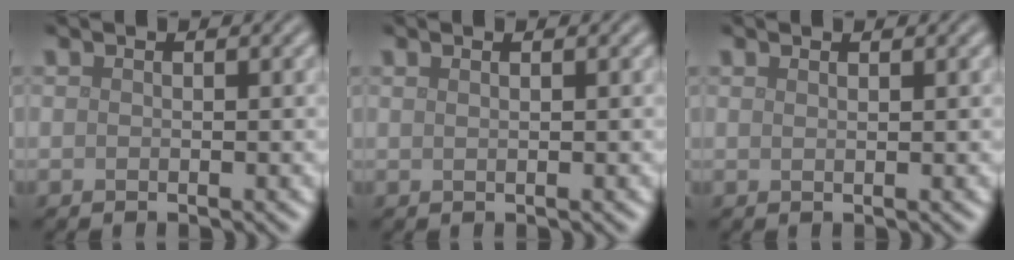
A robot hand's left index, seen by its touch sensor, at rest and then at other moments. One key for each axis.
{"total": 1.4, "fx": 0.8, "fy": 0.6, "fz": 0.9, "tx": -0.003, "ty": -0.003, "tz": -0.001}
{"total": 1.1, "fx": 0.7, "fy": 0.4, "fz": 0.7, "tx": -0.002, "ty": 0.000, "tz": 0.001}